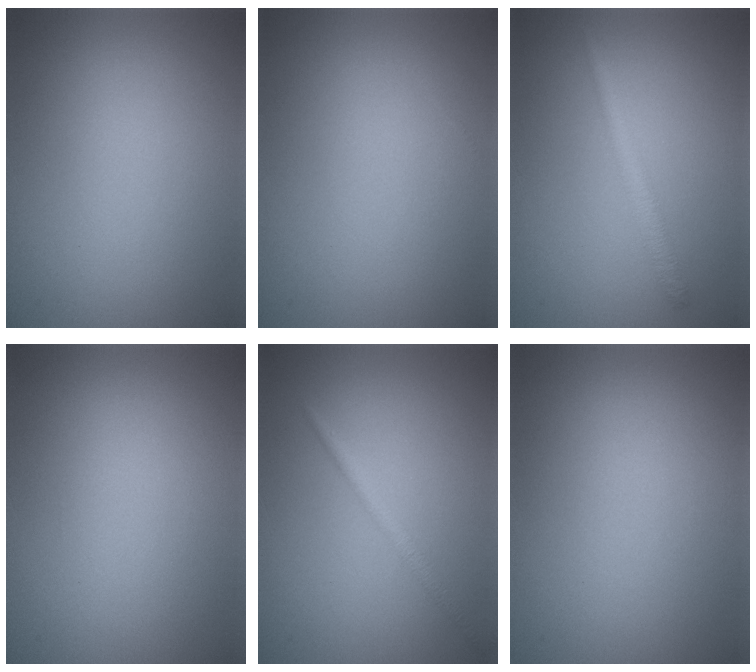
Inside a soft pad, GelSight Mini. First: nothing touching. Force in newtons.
{"total": 0.0}
{"total": 1.8, "press": 1.8, "slide": 0.1}
{"total": 0.0}
{"total": 1.3, "press": 1.3, "slide": 0.1}
{"total": 0.0}